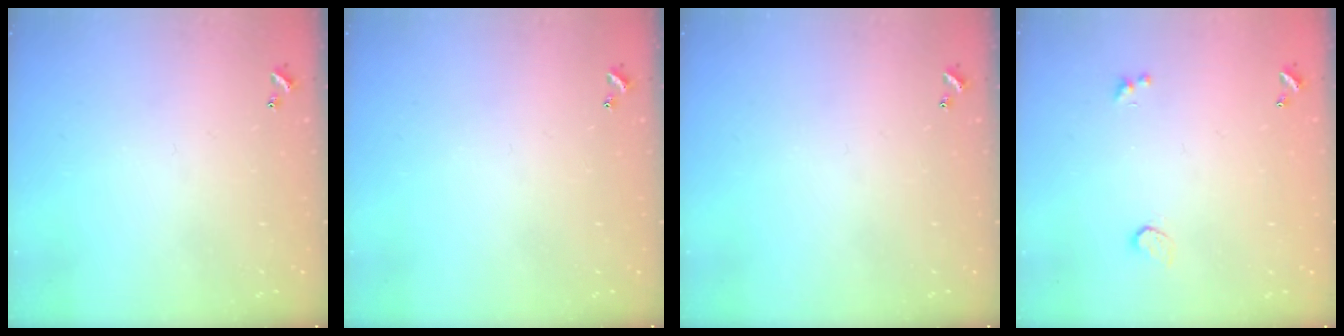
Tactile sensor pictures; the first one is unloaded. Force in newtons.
{"total": 0.0}
{"total": 0.0}
{"total": 1.1, "press": 0.7, "slide": 0.8}